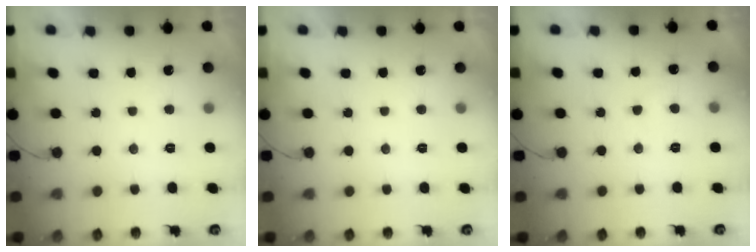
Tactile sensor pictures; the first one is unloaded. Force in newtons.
{"total": 1.9, "press": 1.9, "slide": 0.1}
{"total": 3.5, "press": 3.5, "slide": 0.1}